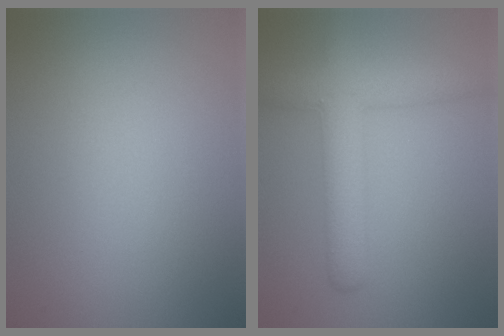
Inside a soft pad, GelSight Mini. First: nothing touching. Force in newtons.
{"total": 4.9, "press": 4.9, "slide": 0.3}